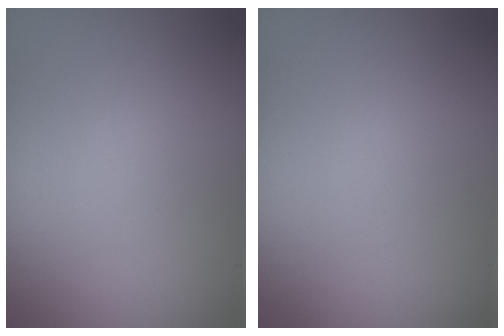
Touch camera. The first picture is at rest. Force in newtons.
{"total": 0.0}